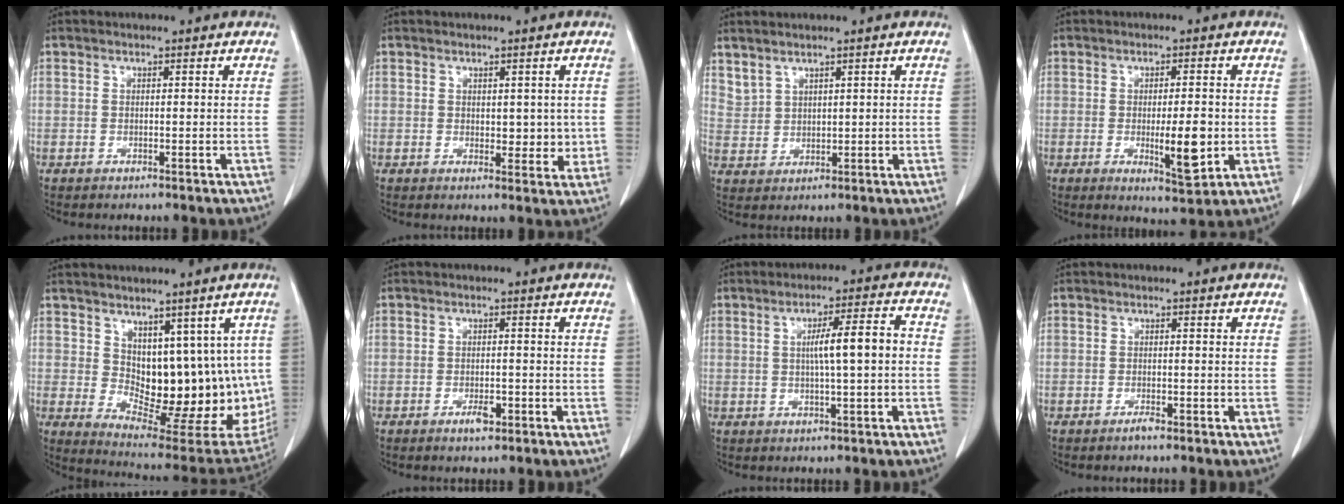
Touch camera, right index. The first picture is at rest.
{"total": 3.6, "force": [0.4, 2.3, 2.7], "torque": [-0.021, -0.006, 0.011]}
{"total": 3.1, "force": [2.7, 1.5, 0.5], "torque": [-0.009, 0.003, 0.065]}
{"total": 6.7, "force": [-1.1, 1.5, 6.4], "torque": [-0.097, -0.011, -0.009]}
{"total": 14.3, "force": [2.4, 7.8, 11.8], "torque": [-0.145, -0.004, 0.062]}
{"total": 2.2, "force": [-1.2, 0.8, 1.6], "torque": [-0.026, 0.002, -0.017]}
{"total": 6.5, "force": [0.0, 0.4, 6.5], "torque": [-0.106, 0.013, 0.000]}
{"total": 1.1, "force": [-0.9, 0.0, 0.6], "torque": [-0.013, 0.000, -0.014]}